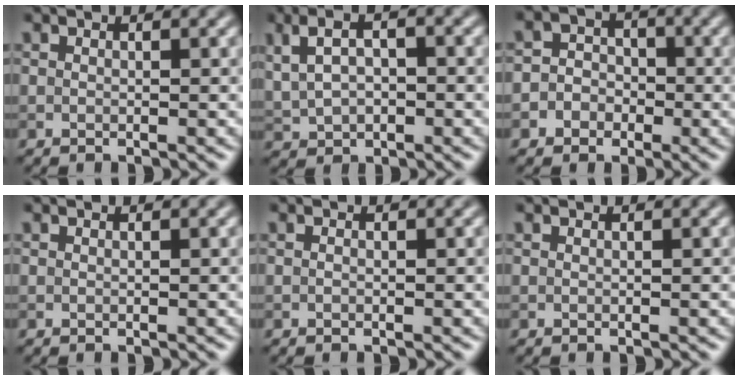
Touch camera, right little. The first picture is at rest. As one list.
[{"total": 4.2, "force": [1.3, 2.3, 3.2], "torque": [-0.073, 0.012, 0.030]}, {"total": 4.1, "force": [-1.4, 3.8, 0.8], "torque": [0.020, 0.015, -0.038]}, {"total": 0.0}, {"total": 0.0}, {"total": 0.0}]